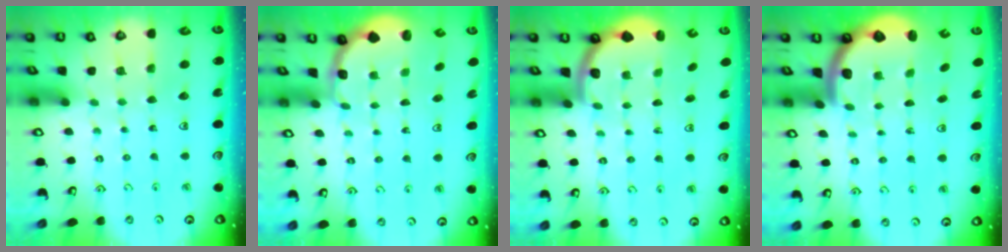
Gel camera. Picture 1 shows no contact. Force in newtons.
{"total": 1.9, "press": 1.7, "slide": 0.8}
{"total": 2.5, "press": 2.4, "slide": 0.7}
{"total": 2.9, "press": 2.9, "slide": 0.5}